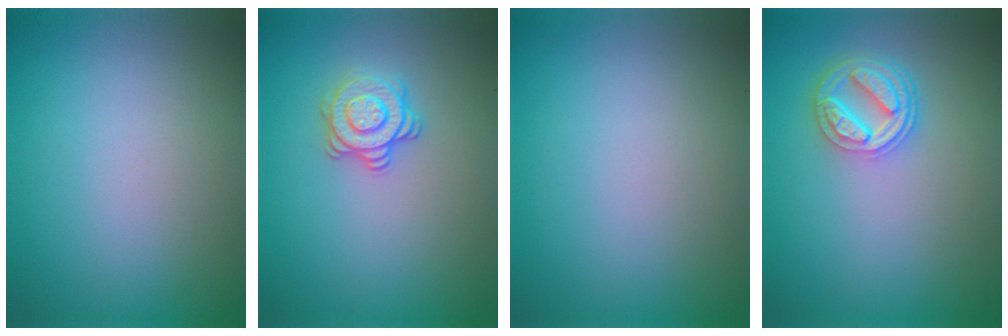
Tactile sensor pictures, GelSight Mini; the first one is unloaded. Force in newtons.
{"total": 2.8, "press": 2.7, "slide": 0.7}
{"total": 0.0}
{"total": 4.5, "press": 3.5, "slide": 2.8}